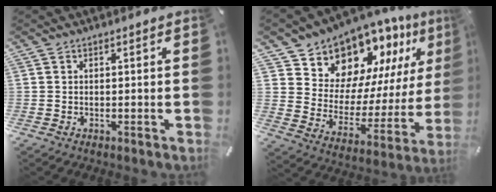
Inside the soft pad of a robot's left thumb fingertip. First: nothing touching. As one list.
[{"total": 13.4, "force": [11.6, 6.7, 0.6], "torque": [-0.018, -0.135, 0.204]}]